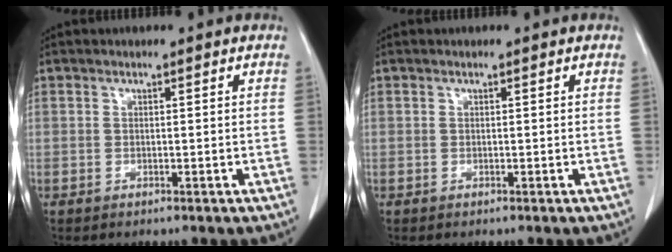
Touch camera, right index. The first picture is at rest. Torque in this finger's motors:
{"motor_torque": [0.00, 0.00, 0.00, 0.00]}